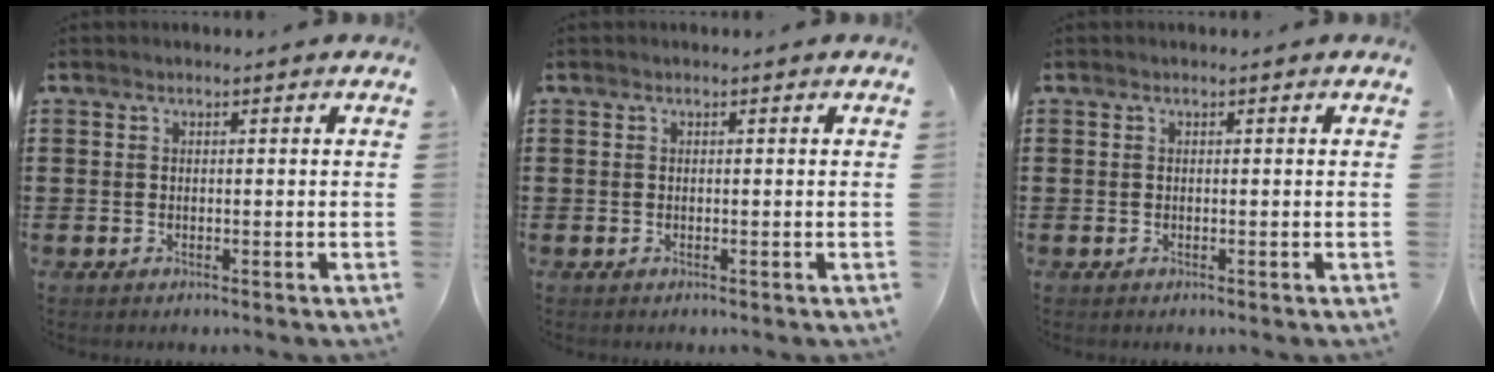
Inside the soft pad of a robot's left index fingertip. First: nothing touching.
{"total": 0.0}
{"total": 0.0}